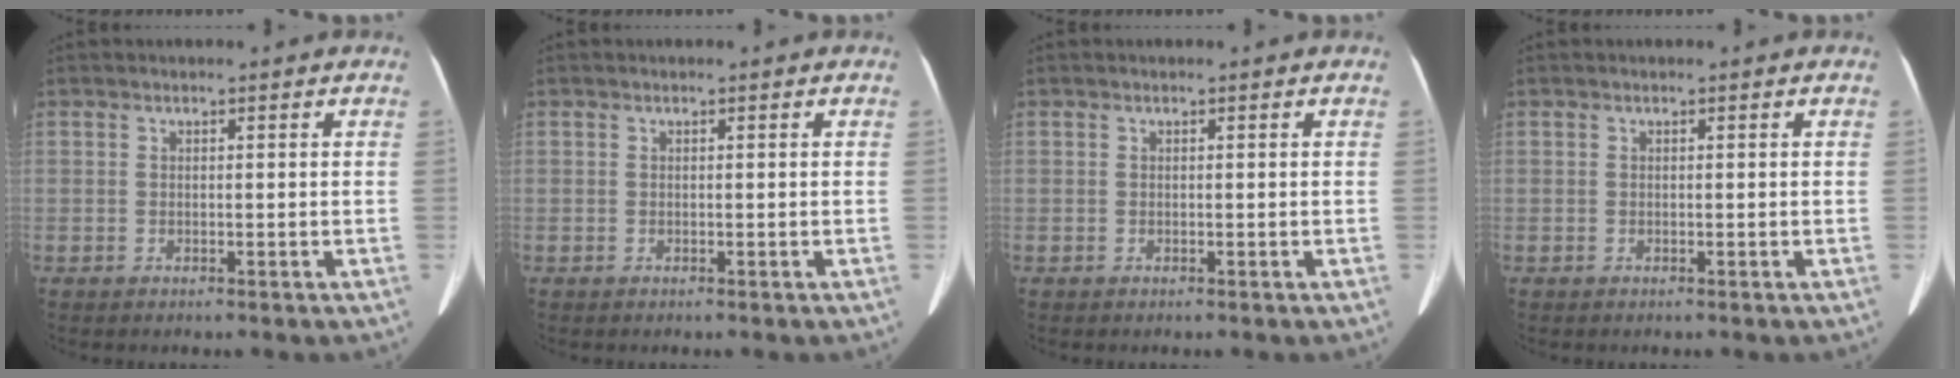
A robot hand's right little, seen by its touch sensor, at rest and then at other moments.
{"total": 0.0}
{"total": 0.0}
{"total": 0.0}